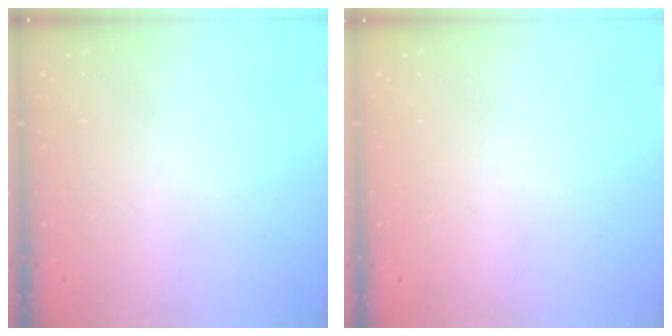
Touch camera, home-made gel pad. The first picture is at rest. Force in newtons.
{"total": 2.0, "press": 2.0, "slide": 0.1}